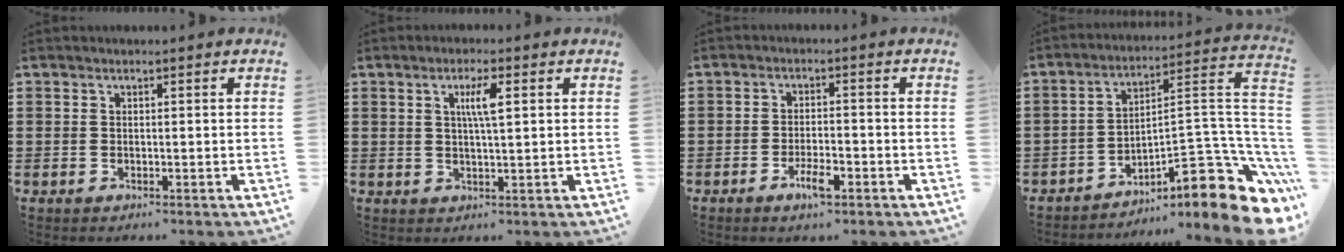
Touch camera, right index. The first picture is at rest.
{"total": 4.0, "force": [1.1, 0.7, 3.8], "torque": [-0.078, 0.008, 0.015]}
{"total": 4.2, "force": [-2.3, 1.1, 3.3], "torque": [-0.067, -0.002, -0.044]}
{"total": 11.2, "force": [-6.3, 3.6, 8.6], "torque": [-0.108, -0.013, -0.113]}